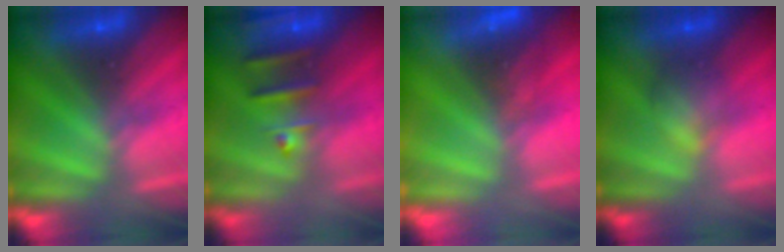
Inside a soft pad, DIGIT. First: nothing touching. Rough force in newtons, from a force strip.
{"total": 2.4}
{"total": 2.6}
{"total": 2.1}